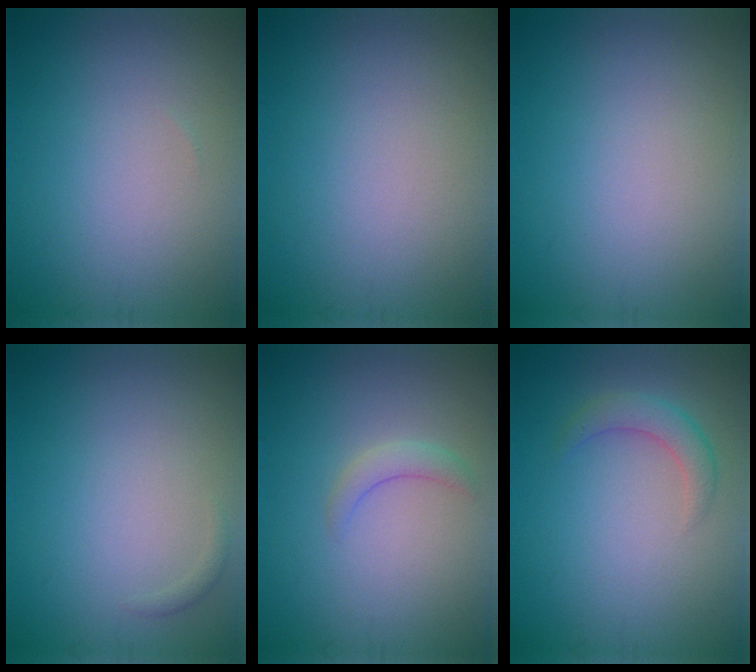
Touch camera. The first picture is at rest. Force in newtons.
{"total": 0.0}
{"total": 0.0}
{"total": 0.6, "press": 0.6, "slide": 0.0}
{"total": 1.5, "press": 1.5, "slide": 0.3}
{"total": 2.3, "press": 2.3, "slide": 0.1}